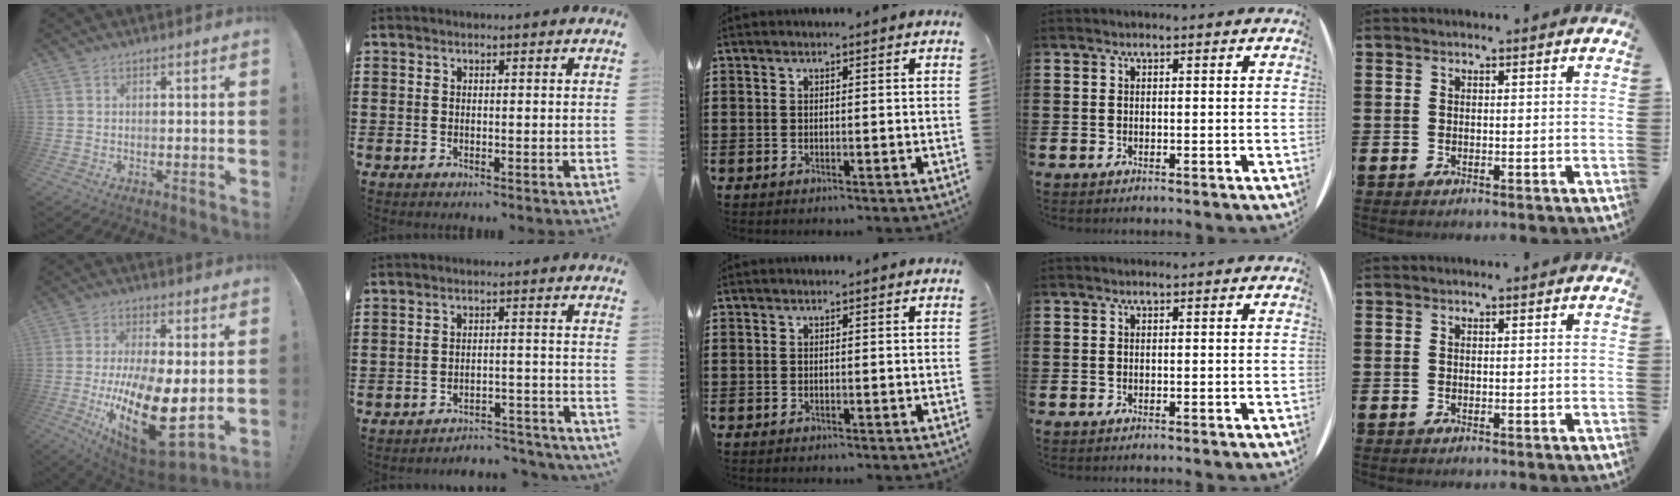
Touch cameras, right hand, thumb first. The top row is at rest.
{"thumb": {"total": 21.4, "force": [-3.9, 9.5, 18.8], "torque": [-0.338, -0.001, -0.047]}, "index": {"total": 3.9, "force": [-3.8, 0.3, 0.8], "torque": [-0.018, 0.003, -0.080]}}